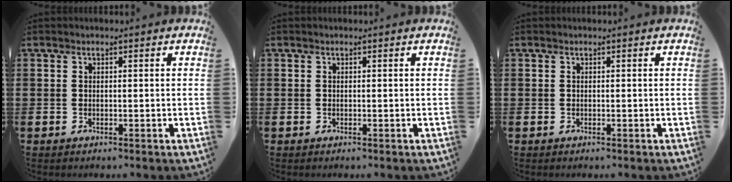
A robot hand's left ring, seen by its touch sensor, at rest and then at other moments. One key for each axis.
{"total": 0.0}
{"total": 0.0}